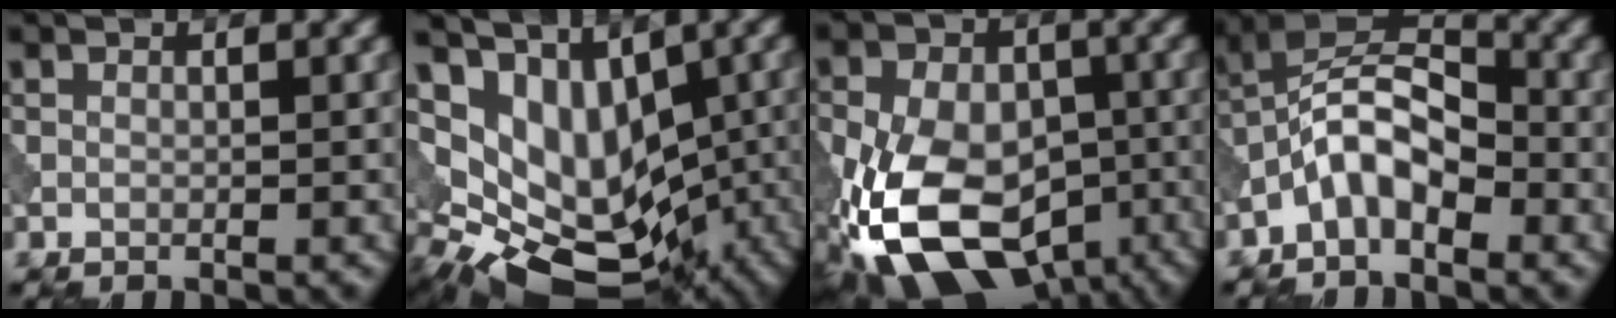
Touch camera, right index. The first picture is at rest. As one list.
[{"total": 11.9, "force": [0.5, 8.2, 8.6], "torque": [-0.117, 0.002, 0.051]}, {"total": 16.2, "force": [-6.5, 10.5, 10.5], "torque": [-0.196, -0.016, -0.102]}, {"total": 5.4, "force": [-2.7, 2.6, 3.9], "torque": [-0.072, 0.018, -0.061]}]